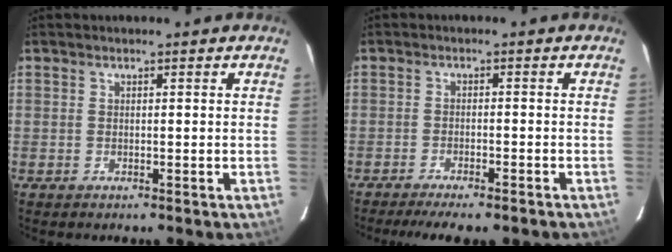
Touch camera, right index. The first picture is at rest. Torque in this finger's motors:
{"motor_torque": [1.03, -1.02, 0.32, 0.11]}